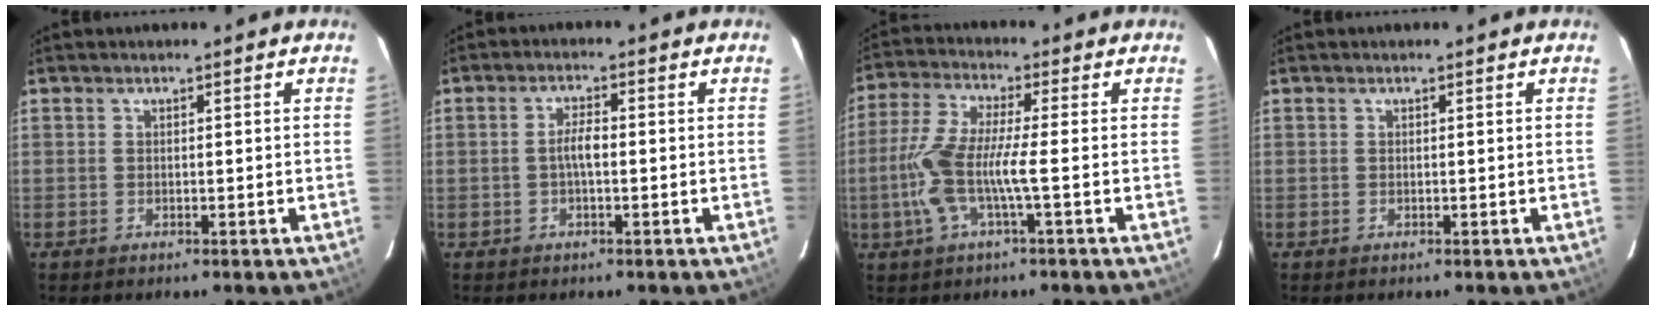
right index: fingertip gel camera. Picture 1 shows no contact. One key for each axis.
{"total": 2.8, "fx": -0.5, "fy": 0.7, "fz": 2.7, "tx": -0.053, "ty": 0.006, "tz": -0.009}
{"total": 9.9, "fx": -2.5, "fy": 1.0, "fz": 9.6, "tx": -0.212, "ty": -0.001, "tz": -0.048}
{"total": 0.0}